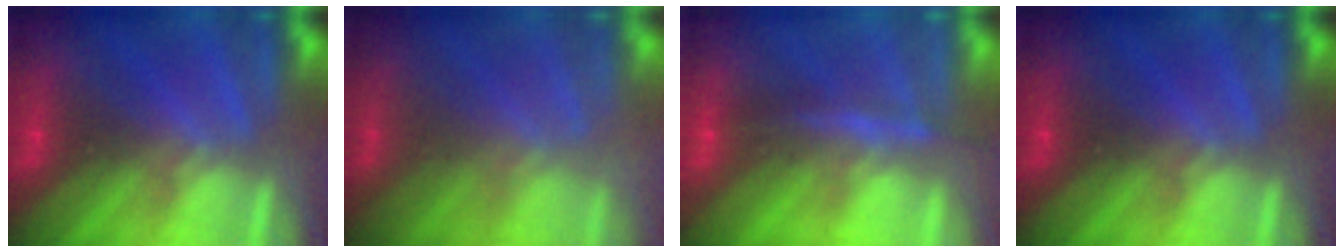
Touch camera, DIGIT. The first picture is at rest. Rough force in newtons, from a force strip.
{"total": 2.2}
{"total": 4.7}
{"total": 0.0}